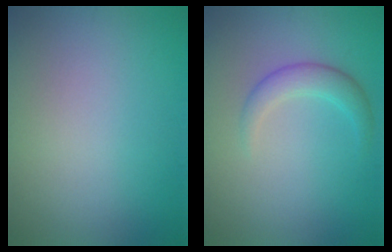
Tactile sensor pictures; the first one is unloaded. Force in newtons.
{"total": 2.3, "press": 2.3, "slide": 0.1}